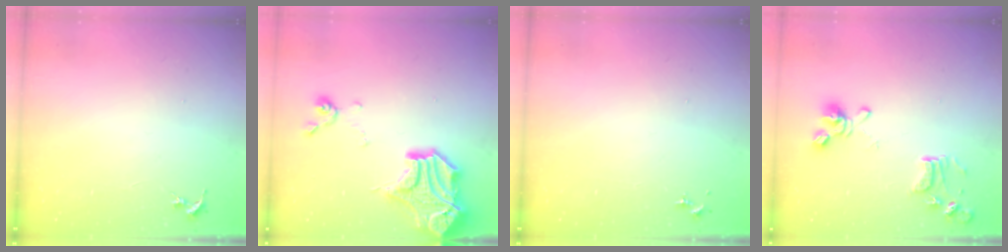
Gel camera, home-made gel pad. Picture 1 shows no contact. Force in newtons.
{"total": 20.2, "press": 20.0, "slide": 2.5}
{"total": 0.0}
{"total": 13.1, "press": 13.0, "slide": 1.3}